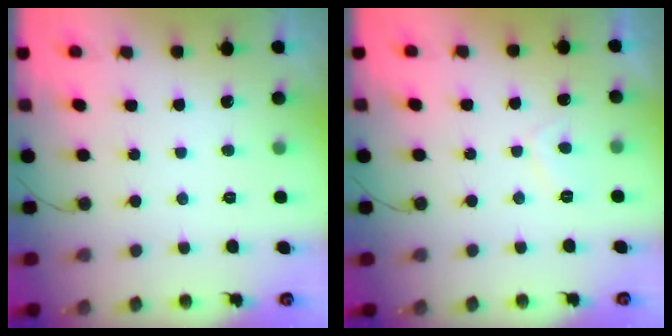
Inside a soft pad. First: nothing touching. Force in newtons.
{"total": 1.6, "press": 1.4, "slide": 0.7}